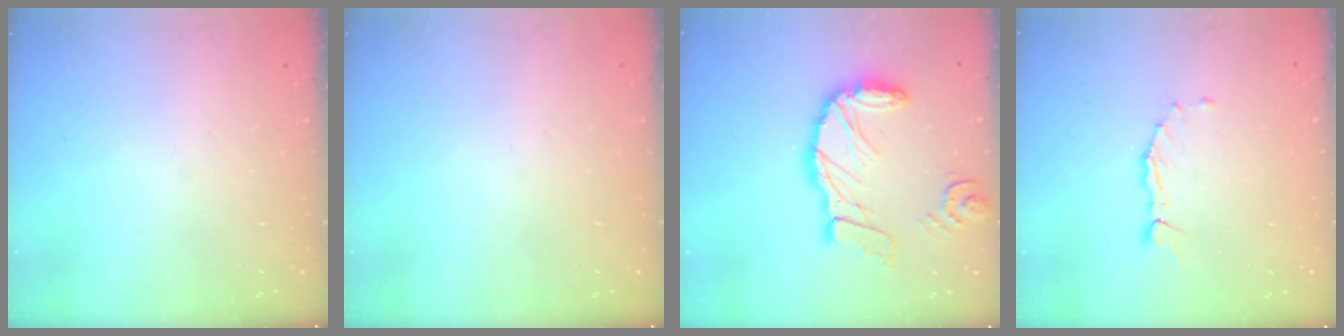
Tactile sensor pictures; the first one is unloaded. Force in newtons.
{"total": 0.0}
{"total": 15.8, "press": 15.6, "slide": 2.7}
{"total": 1.0, "press": 1.0, "slide": 0.2}